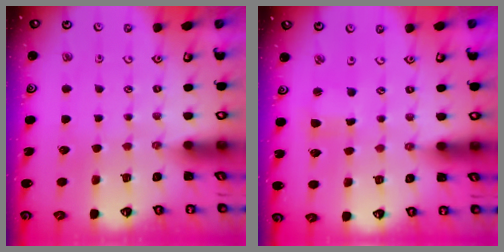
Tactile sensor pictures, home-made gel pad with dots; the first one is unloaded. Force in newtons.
{"total": 3.0, "press": 3.0, "slide": 0.6}